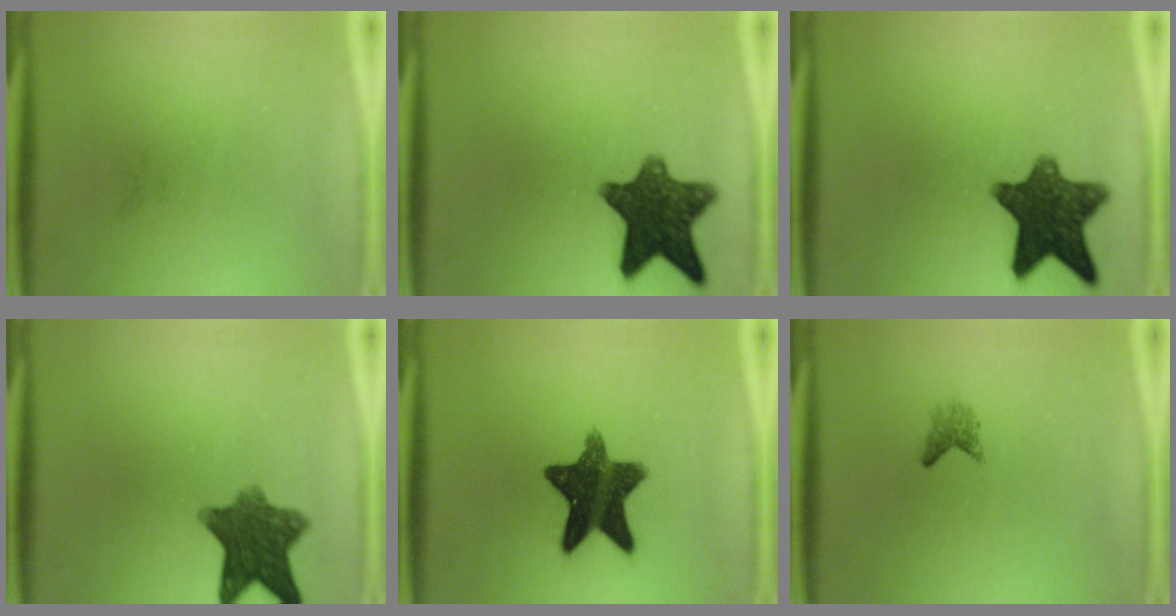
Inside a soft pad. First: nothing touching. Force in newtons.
{"total": 12.0}
{"total": 12.0}
{"total": 9.5}
{"total": 13.3}
{"total": 1.4}